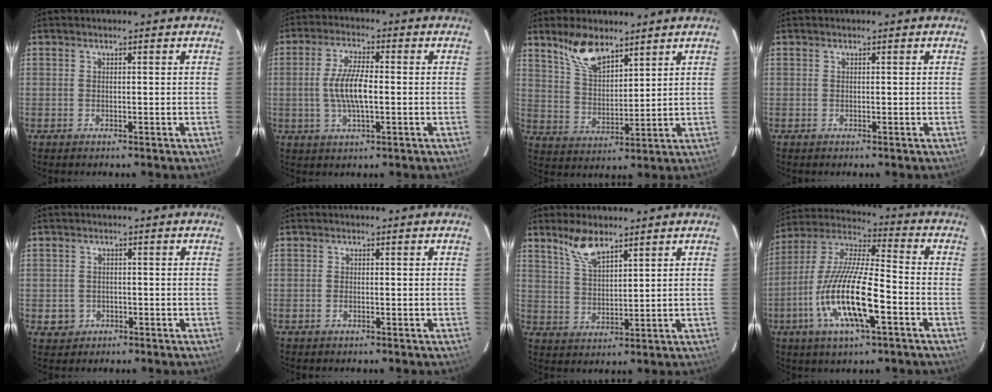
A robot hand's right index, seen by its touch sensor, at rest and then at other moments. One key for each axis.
{"total": 9.2, "fx": -0.8, "fy": 2.6, "fz": 8.8, "tx": -0.175, "ty": 0.001, "tz": -0.014}
{"total": 9.2, "fx": 6.7, "fy": 3.7, "fz": 5.0, "tx": -0.090, "ty": 0.008, "tz": 0.137}
{"total": 0.0}
{"total": 3.1, "fx": -0.8, "fy": 3.0, "fz": 0.4, "tx": -0.016, "ty": 0.004, "tz": -0.007}
{"total": 0.5, "fx": -0.2, "fy": 0.3, "fz": 0.4, "tx": -0.009, "ty": 0.001, "tz": -0.005}
{"total": 6.4, "fx": 4.9, "fy": 2.0, "fz": 3.7, "tx": -0.070, "ty": 0.003, "tz": 0.101}
{"total": 17.5, "fx": -6.3, "fy": 4.2, "fz": 15.8, "tx": -0.320, "ty": -0.015, "tz": -0.126}